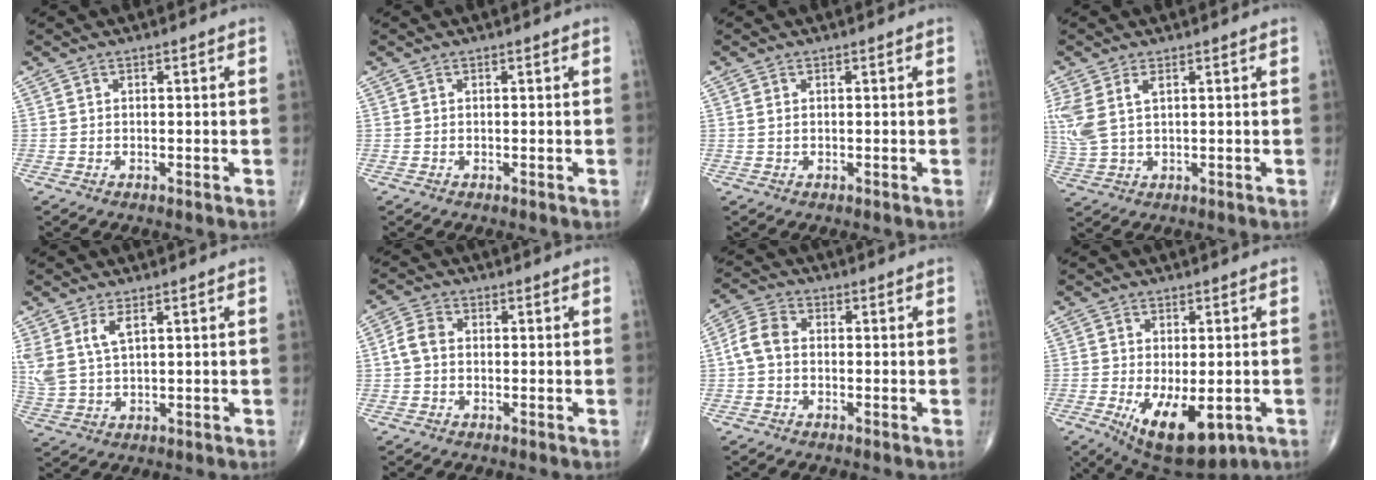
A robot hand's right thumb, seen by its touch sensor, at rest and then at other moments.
{"total": 0.0}
{"total": 0.6, "force": [0.1, 0.3, 0.5], "torque": [-0.013, 0.006, 0.005]}
{"total": 7.4, "force": [2.4, 3.6, 6.0], "torque": [-0.164, 0.006, 0.059]}
{"total": 6.0, "force": [2.8, 2.5, 4.7], "torque": [-0.111, -0.007, 0.066]}
{"total": 3.7, "force": [-0.1, 2.7, 2.6], "torque": [-0.051, 0.012, -0.010]}
{"total": 5.1, "force": [-0.4, 3.6, 3.6], "torque": [-0.071, 0.014, -0.019]}
{"total": 12.6, "force": [-4.3, 5.9, 10.2], "torque": [-0.154, -0.015, -0.048]}